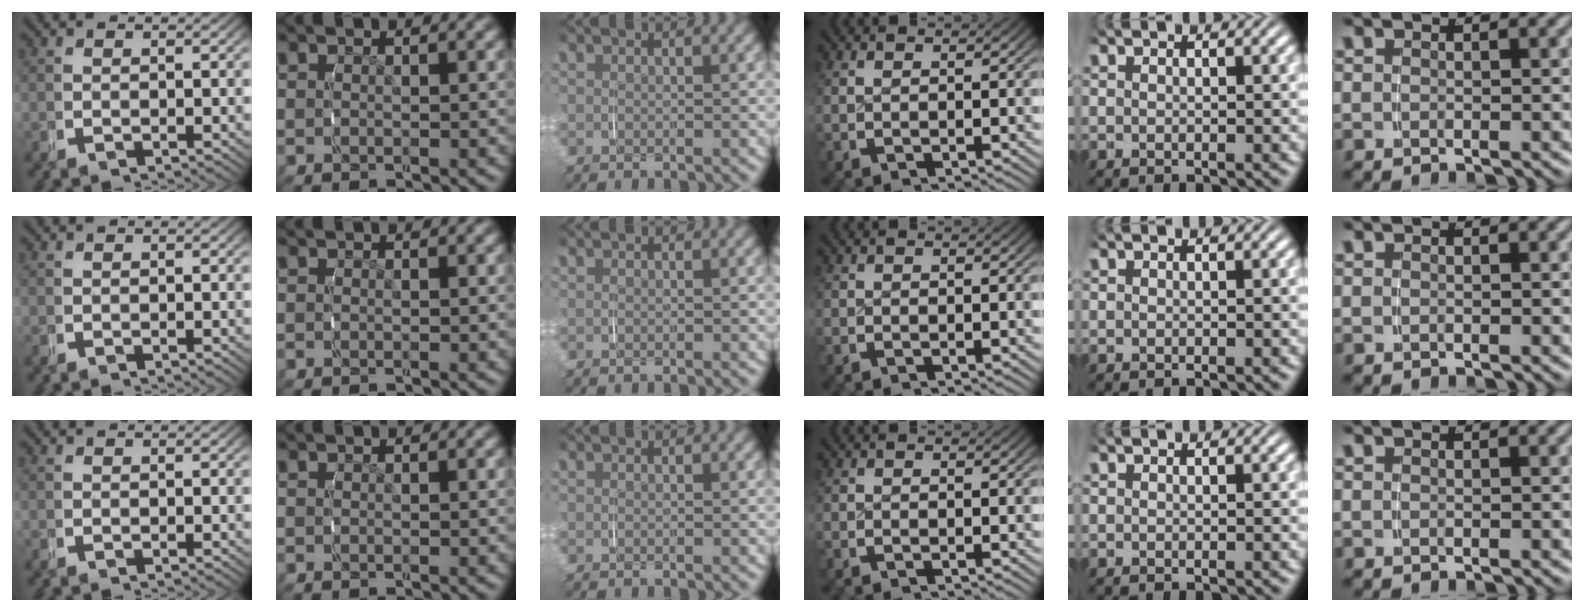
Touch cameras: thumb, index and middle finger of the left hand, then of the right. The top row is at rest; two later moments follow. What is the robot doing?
{"motion": "grasp_and_lifting", "object": "knife"}